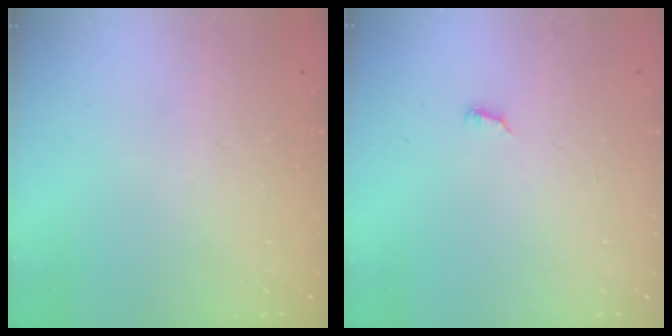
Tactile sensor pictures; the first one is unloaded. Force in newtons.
{"total": 3.4, "press": 3.4, "slide": 0.5}